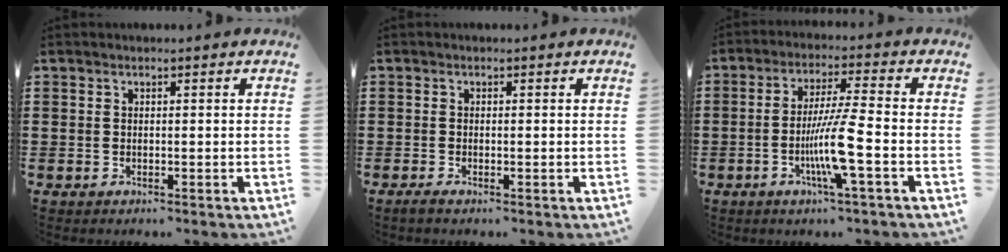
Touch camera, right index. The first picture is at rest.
{"total": 0.7, "force": [-0.4, 0.0, 0.6], "torque": [-0.009, -0.004, -0.006]}
{"total": 8.7, "force": [-2.9, -0.1, 8.2], "torque": [-0.156, -0.014, -0.058]}